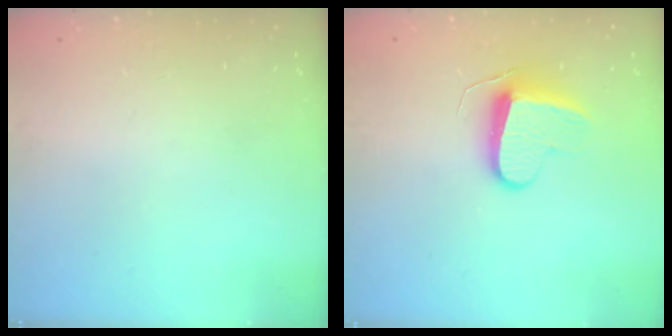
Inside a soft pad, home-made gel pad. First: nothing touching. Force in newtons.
{"total": 8.8, "press": 8.8, "slide": 0.2}